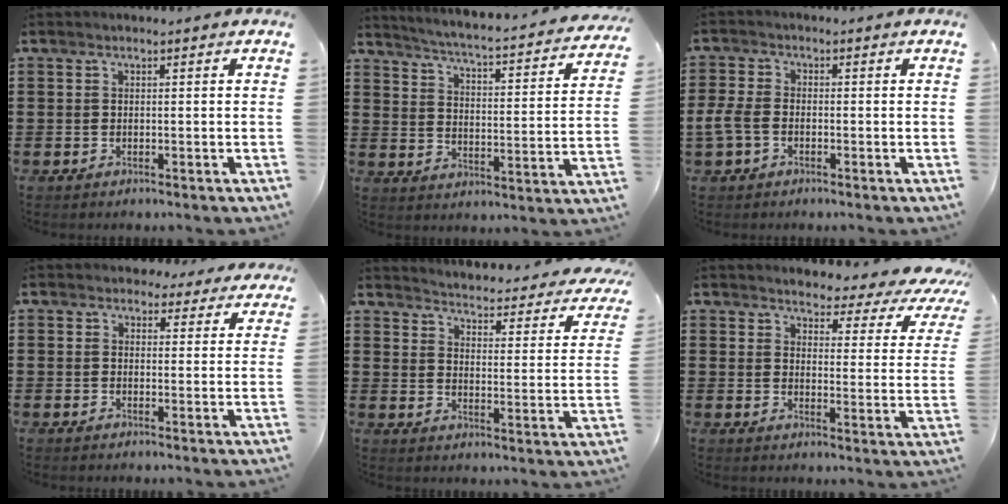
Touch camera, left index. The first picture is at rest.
{"total": 3.5, "force": [3.2, -0.6, 1.2], "torque": [-0.045, -0.036, 0.042]}
{"total": 3.8, "force": [-1.4, 2.1, 2.8], "torque": [-0.078, -0.004, -0.033]}
{"total": 3.2, "force": [2.6, 1.7, 0.6], "torque": [-0.014, 0.001, 0.047]}
{"total": 3.1, "force": [3.1, -0.4, 0.4], "torque": [-0.022, -0.040, 0.042]}
{"total": 3.4, "force": [3.2, 0.8, 0.9], "torque": [-0.032, -0.028, 0.046]}